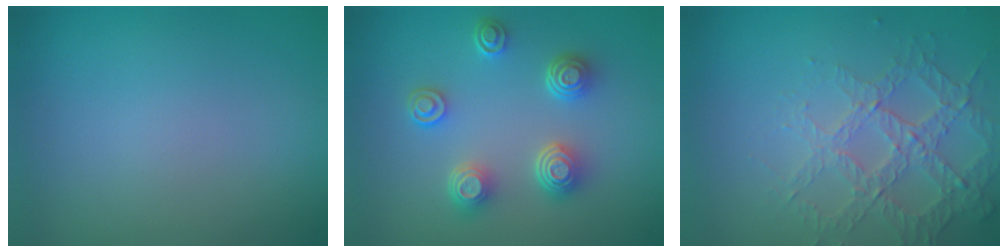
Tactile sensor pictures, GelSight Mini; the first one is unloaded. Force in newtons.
{"total": 4.3, "press": 3.4, "slide": 2.6}
{"total": 3.7, "press": 3.4, "slide": 1.5}